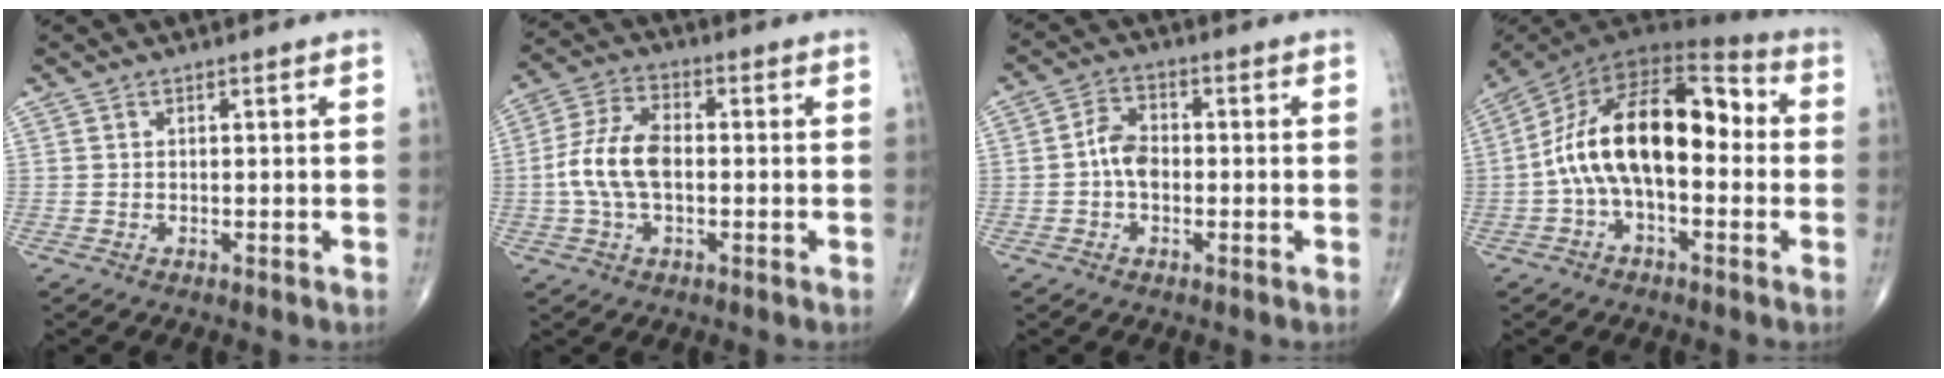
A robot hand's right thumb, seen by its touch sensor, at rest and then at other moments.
{"total": 9.7, "force": [-1.0, 4.9, 8.3], "torque": [-0.184, 0.028, -0.023]}
{"total": 5.3, "force": [-0.7, 3.5, 3.9], "torque": [-0.062, 0.018, -0.022]}
{"total": 19.3, "force": [-0.4, 10.1, 16.5], "torque": [-0.267, 0.055, -0.019]}